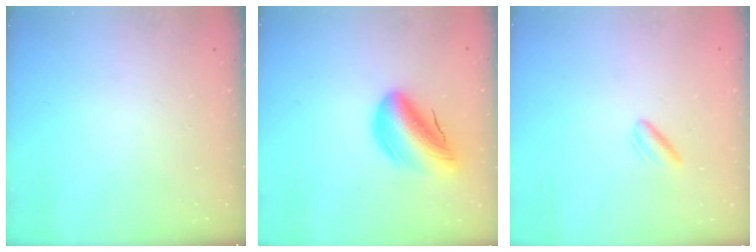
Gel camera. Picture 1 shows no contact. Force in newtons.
{"total": 13.4, "press": 12.9, "slide": 3.6}
{"total": 2.8, "press": 2.5, "slide": 1.3}